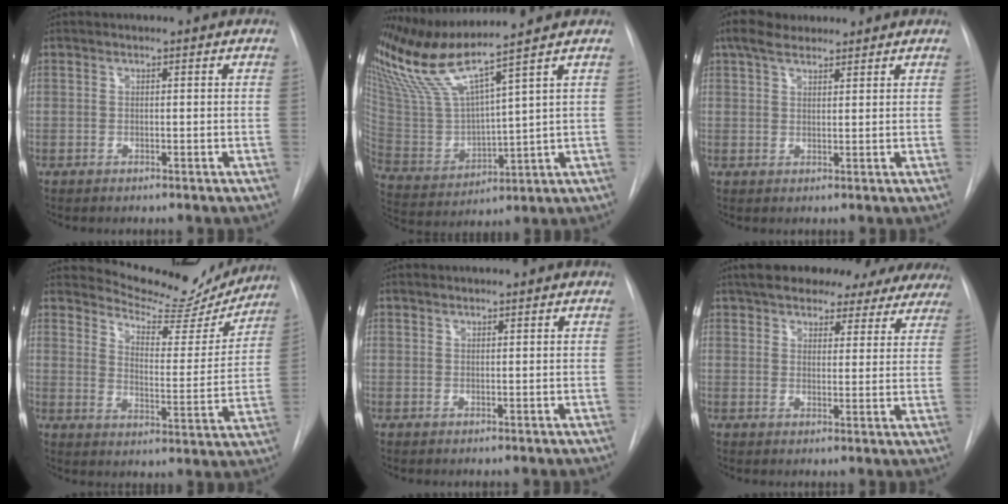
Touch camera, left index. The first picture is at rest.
{"total": 11.0, "force": [9.4, -2.3, 5.2], "torque": [-0.116, -0.009, 0.199]}
{"total": 4.6, "force": [3.7, 1.8, 2.0], "torque": [-0.050, 0.028, 0.070]}
{"total": 15.3, "force": [14.8, 3.1, 2.2], "torque": [-0.027, -0.045, 0.189]}
{"total": 0.8, "force": [0.8, 0.0, 0.1], "torque": [-0.005, 0.005, 0.019]}
{"total": 22.4, "force": [19.2, 7.5, 8.8], "torque": [-0.140, 0.026, 0.230]}